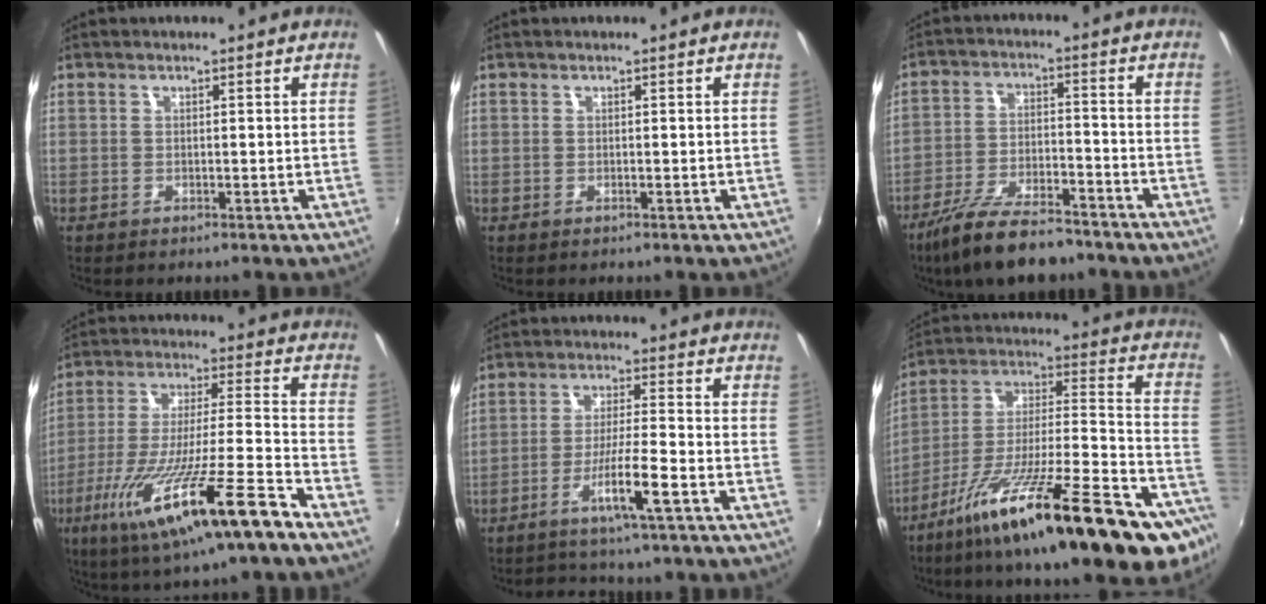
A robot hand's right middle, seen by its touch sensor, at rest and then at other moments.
{"total": 0.0}
{"total": 13.4, "force": [-10.7, 3.7, 7.2], "torque": [-0.156, -0.021, -0.186]}
{"total": 20.4, "force": [-12.2, 0.8, 16.3], "torque": [-0.302, -0.054, -0.206]}
{"total": 6.1, "force": [-3.8, -0.2, 4.7], "torque": [-0.095, 0.002, -0.068]}
{"total": 29.0, "force": [-18.5, 4.0, 22.0], "torque": [-0.315, -0.039, -0.292]}